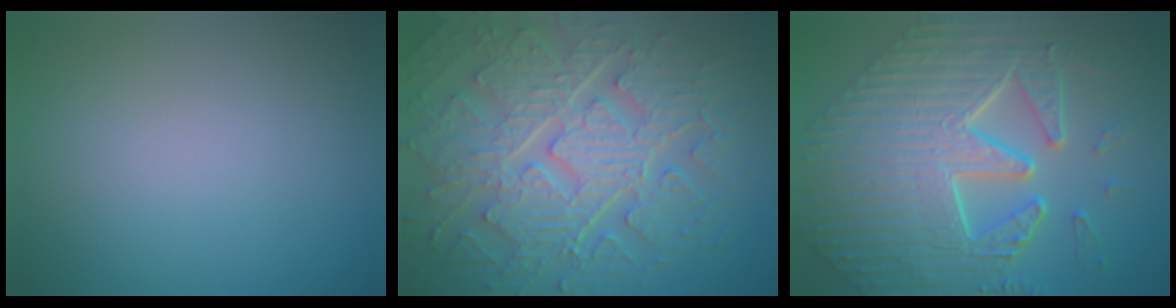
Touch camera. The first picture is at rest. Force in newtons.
{"total": 10.1, "press": 6.9, "slide": 7.3}
{"total": 10.1, "press": 7.5, "slide": 6.8}